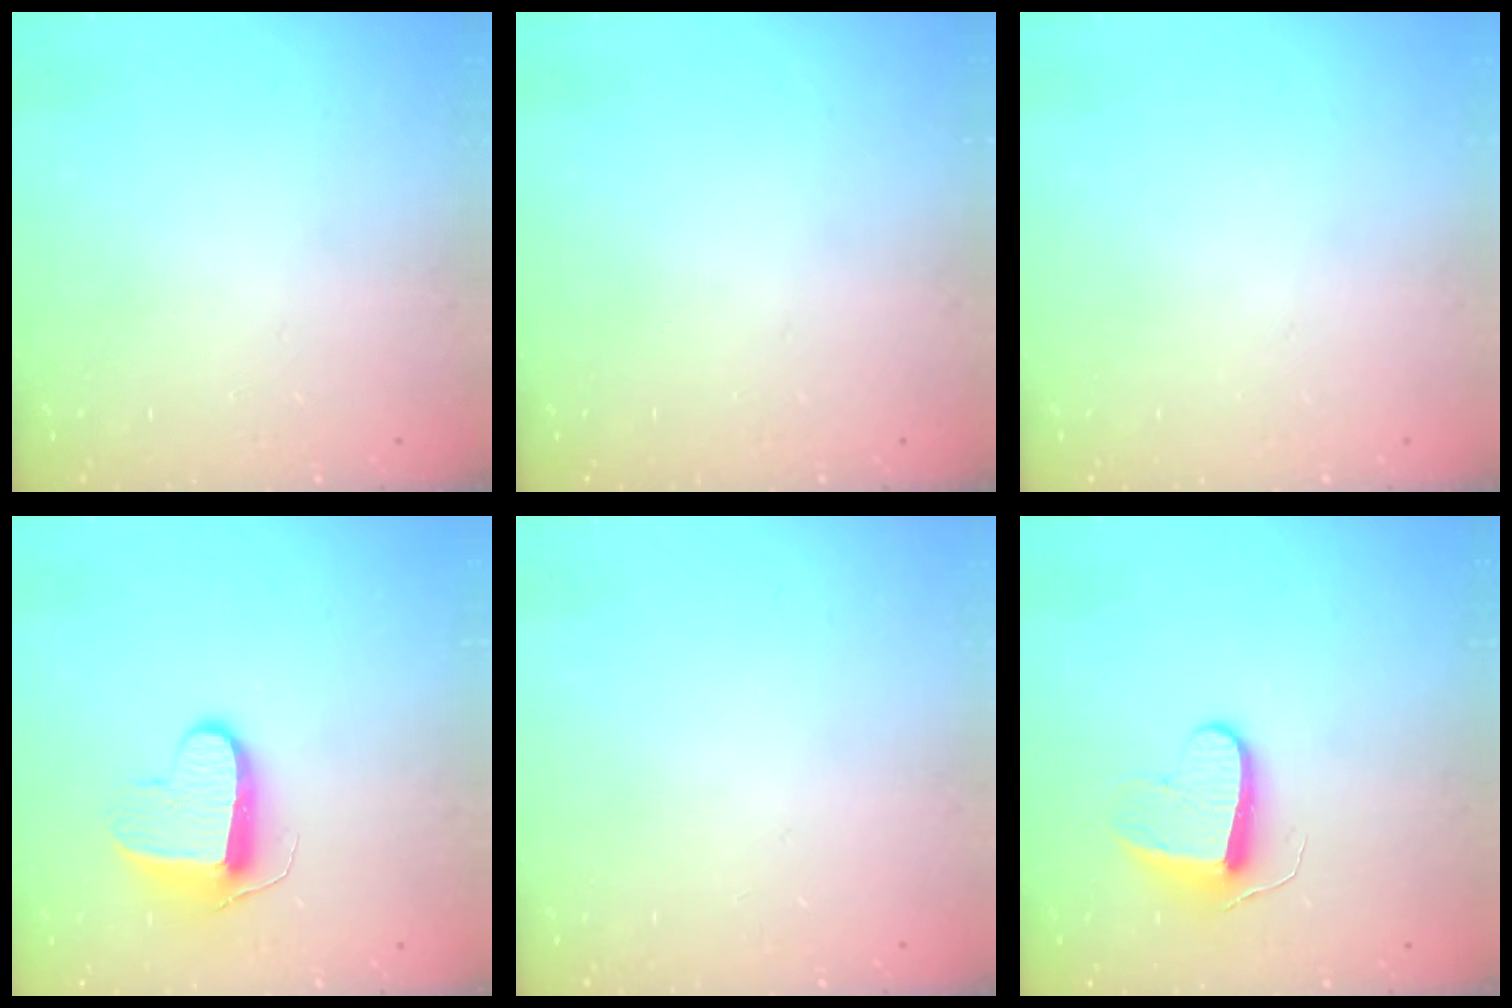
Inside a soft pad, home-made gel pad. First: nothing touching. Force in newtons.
{"total": 0.0}
{"total": 0.0}
{"total": 9.8, "press": 9.8, "slide": 0.5}
{"total": 0.0}
{"total": 9.3, "press": 9.3, "slide": 0.6}